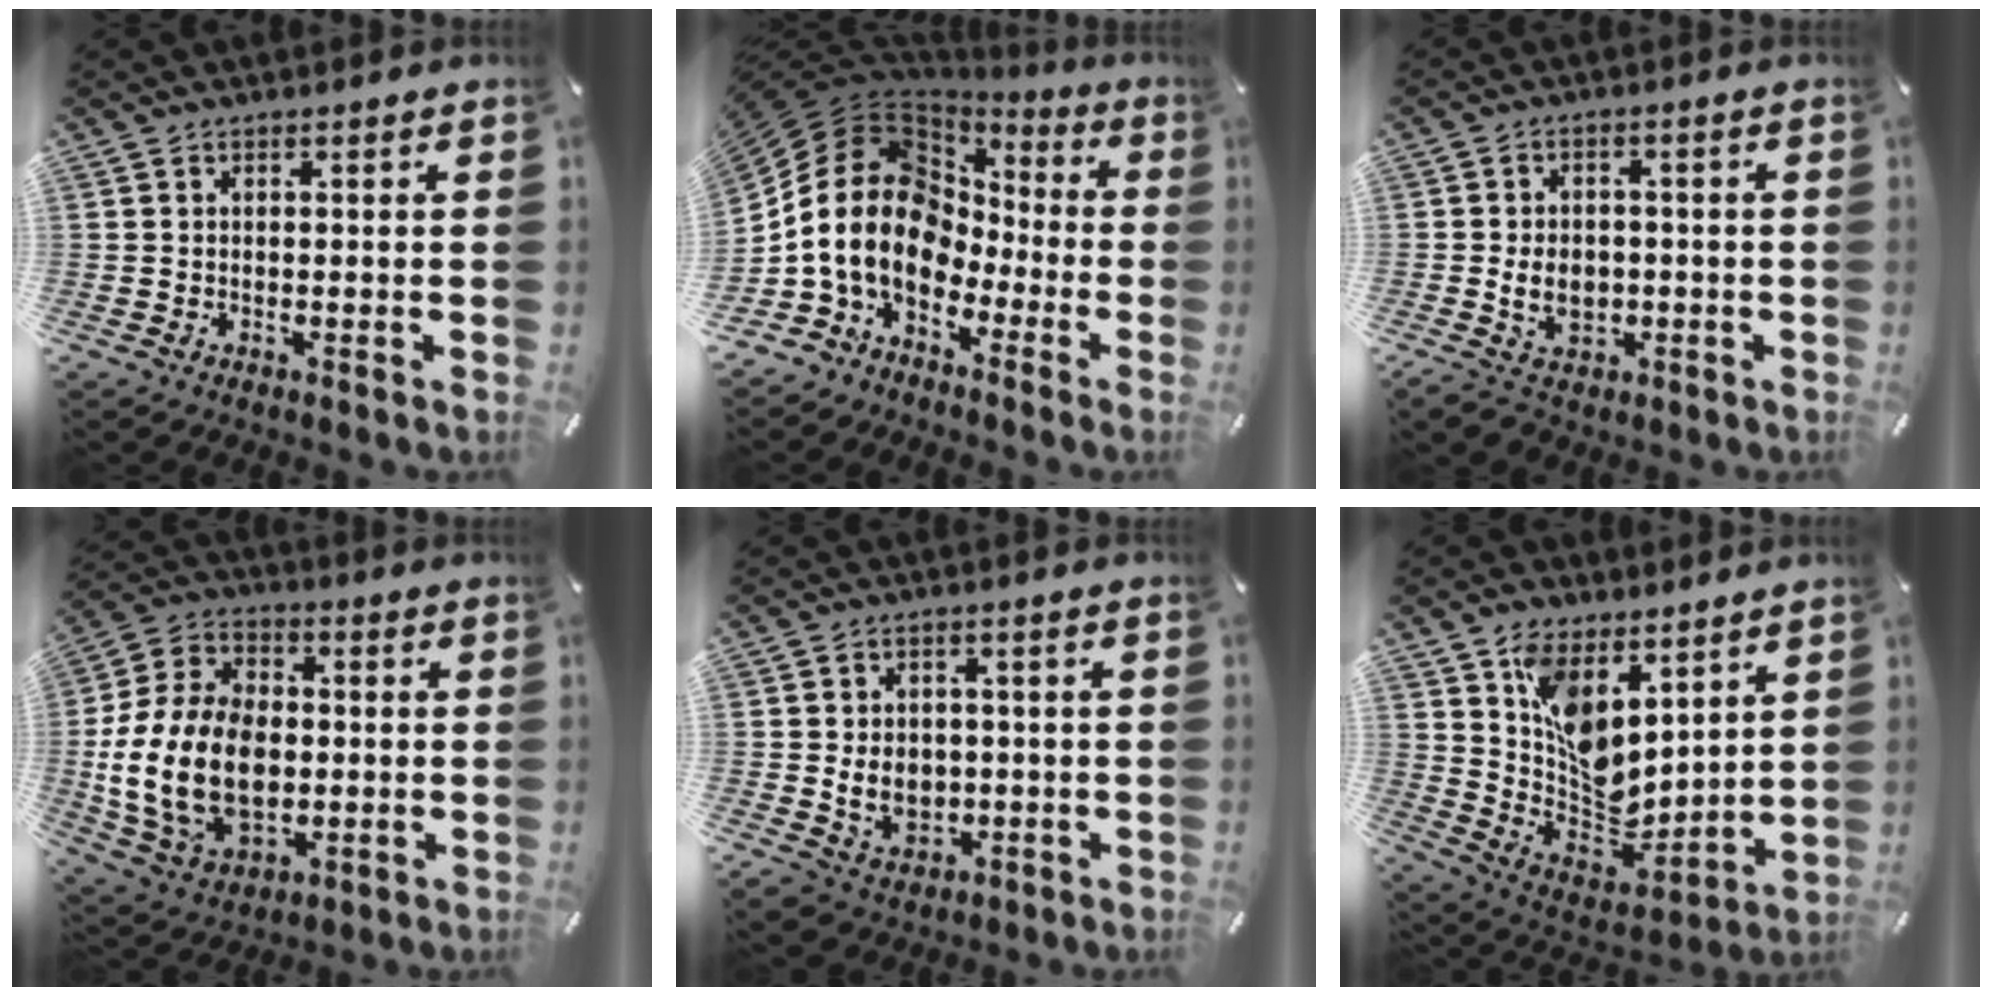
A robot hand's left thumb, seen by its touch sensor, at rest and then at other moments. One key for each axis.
{"total": 18.0, "fx": -2.6, "fy": 13.8, "fz": 11.3, "tx": -0.253, "ty": 0.002, "tz": -0.053}
{"total": 7.2, "fx": -1.3, "fy": 5.8, "fz": 4.1, "tx": -0.078, "ty": 0.003, "tz": -0.025}
{"total": 20.2, "fx": -2.6, "fy": 14.6, "fz": 13.7, "tx": -0.303, "ty": 0.008, "tz": -0.044}
{"total": 7.2, "fx": -0.8, "fy": 6.2, "fz": 3.5, "tx": -0.066, "ty": 0.009, "tz": -0.012}
{"total": 11.5, "fx": 5.0, "fy": 8.1, "fz": 6.5, "tx": -0.117, "ty": -0.046, "tz": 0.107}